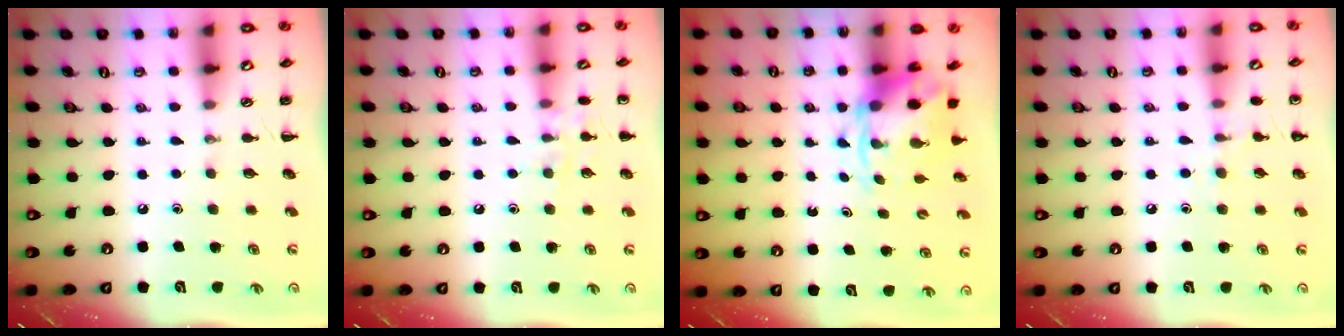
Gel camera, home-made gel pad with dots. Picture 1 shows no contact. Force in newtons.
{"total": 7.7, "press": 7.5, "slide": 1.6}
{"total": 4.4, "press": 4.2, "slide": 1.0}
{"total": 6.7, "press": 6.4, "slide": 1.9}